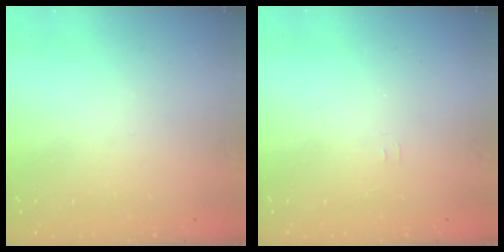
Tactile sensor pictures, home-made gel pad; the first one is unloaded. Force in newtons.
{"total": 3.4, "press": 3.3, "slide": 0.4}